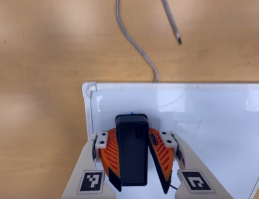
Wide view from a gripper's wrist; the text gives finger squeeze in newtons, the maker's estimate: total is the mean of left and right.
{"total": 13.0, "left": 15.4, "right": 10.6}